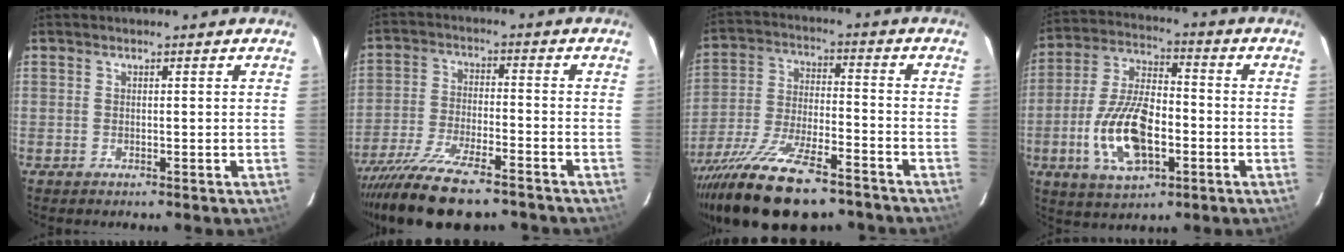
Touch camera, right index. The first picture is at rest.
{"total": 17.9, "force": [-14.2, 4.4, 9.8], "torque": [-0.205, -0.047, -0.242]}
{"total": 22.9, "force": [-17.1, 7.1, 13.4], "torque": [-0.267, -0.052, -0.282]}
{"total": 15.7, "force": [-4.7, 7.3, 13.0], "torque": [-0.271, 0.002, -0.081]}